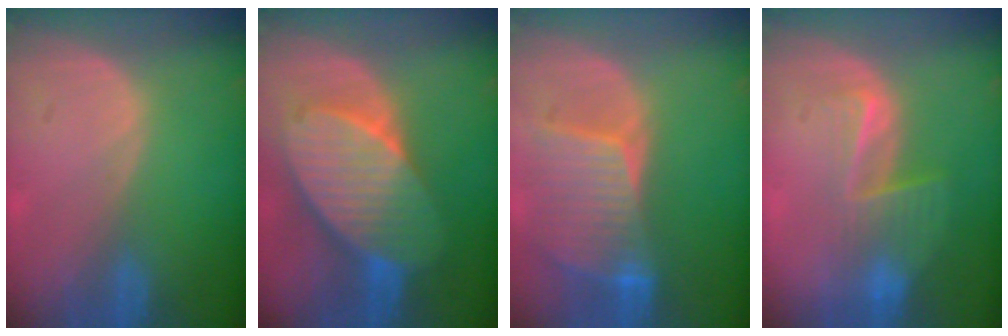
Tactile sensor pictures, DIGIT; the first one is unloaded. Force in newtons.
{"total": 10.3, "press": 10.3, "slide": 0.7}
{"total": 8.5, "press": 7.8, "slide": 3.5}
{"total": 6.5, "press": 5.5, "slide": 3.5}